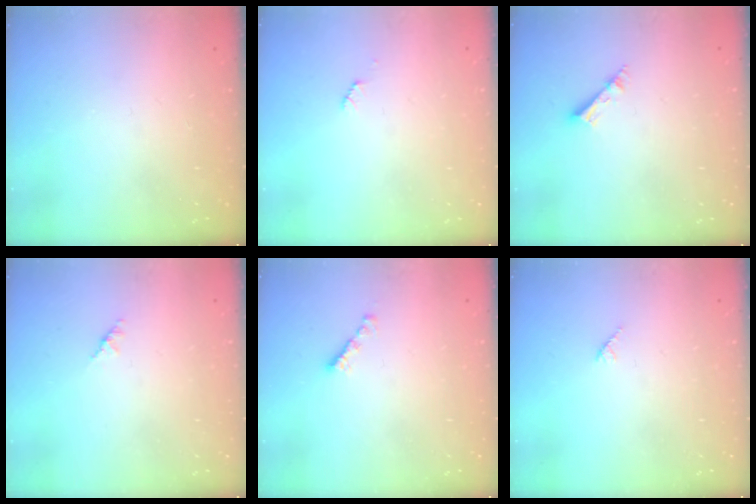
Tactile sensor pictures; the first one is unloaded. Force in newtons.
{"total": 2.5, "press": 2.5, "slide": 0.4}
{"total": 3.8, "press": 3.8, "slide": 0.2}
{"total": 1.4, "press": 1.3, "slide": 0.4}
{"total": 2.1, "press": 2.1, "slide": 0.3}
{"total": 4.2, "press": 4.1, "slide": 0.7}